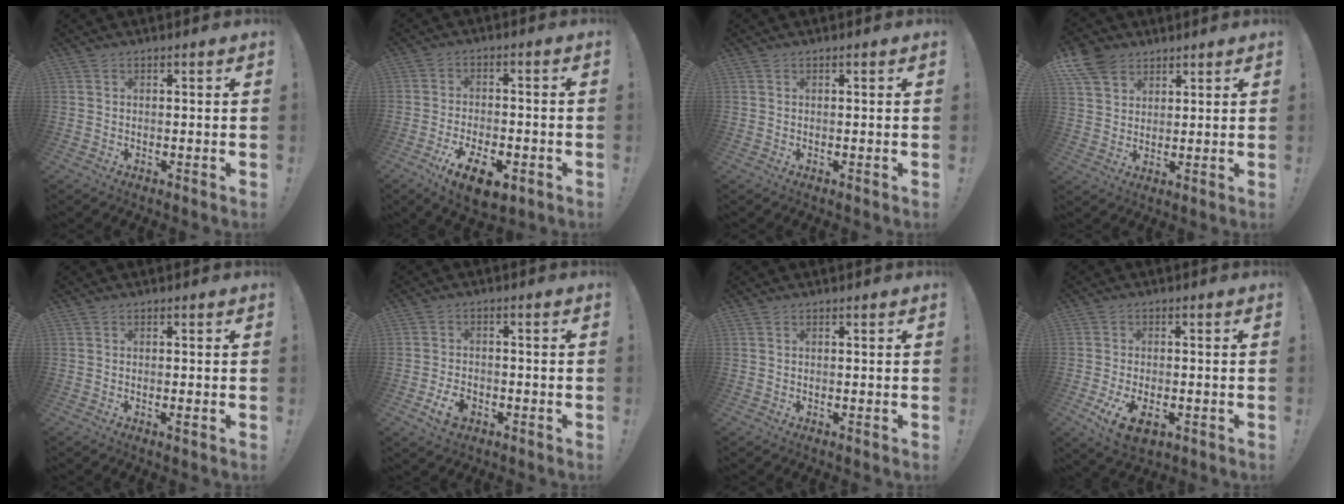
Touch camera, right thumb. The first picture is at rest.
{"total": 11.1, "force": [-6.3, 4.5, 7.9], "torque": [-0.128, 0.032, -0.102]}
{"total": 0.0}
{"total": 9.0, "force": [5.6, 6.3, 3.2], "torque": [-0.060, -0.025, 0.113]}
{"total": 1.1, "force": [-0.4, -0.1, 1.0], "torque": [-0.023, 0.001, -0.005]}
{"total": 6.2, "force": [-3.2, 3.8, 3.7], "torque": [-0.064, 0.010, -0.056]}
{"total": 0.0}
{"total": 8.0, "force": [-3.0, 4.3, 6.0], "torque": [-0.123, 0.001, -0.052]}